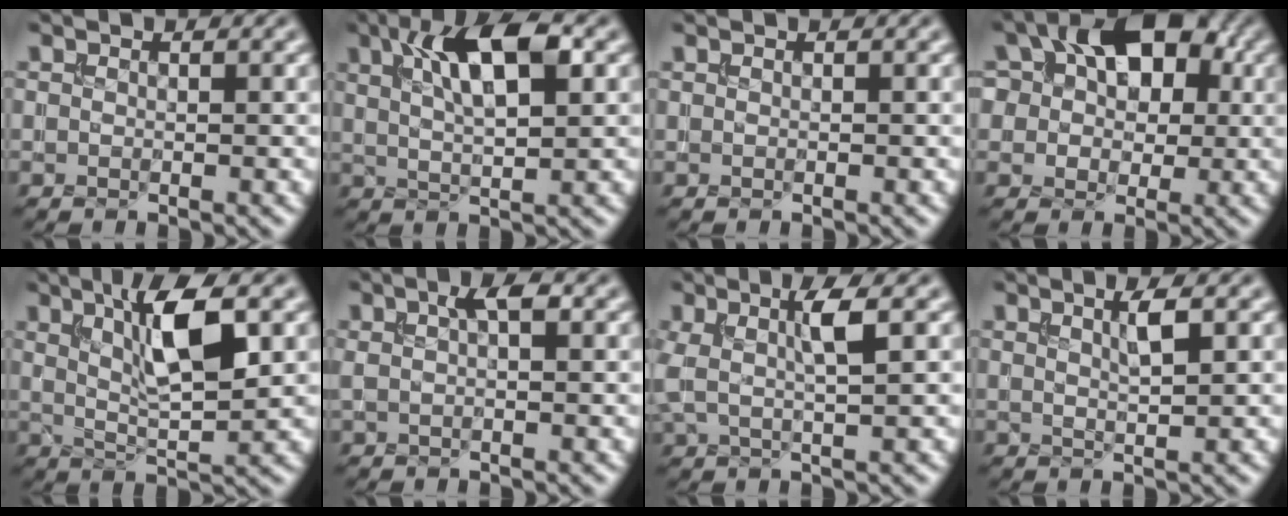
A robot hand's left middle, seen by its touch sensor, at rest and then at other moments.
{"total": 7.6, "force": [2.9, 2.5, 6.5], "torque": [-0.107, 0.010, 0.048]}
{"total": 0.0}
{"total": 10.1, "force": [3.1, 6.9, 6.6], "torque": [-0.091, 0.038, 0.033]}
{"total": 6.8, "force": [2.2, 1.6, 6.2], "torque": [-0.102, -0.001, 0.043]}
{"total": 2.5, "force": [0.9, 0.6, 2.2], "torque": [-0.032, 0.008, 0.016]}
{"total": 3.2, "force": [0.8, 0.6, 3.1], "torque": [-0.061, 0.004, 0.020]}
{"total": 2.4, "force": [1.0, 0.5, 2.1], "torque": [-0.026, 0.001, 0.020]}